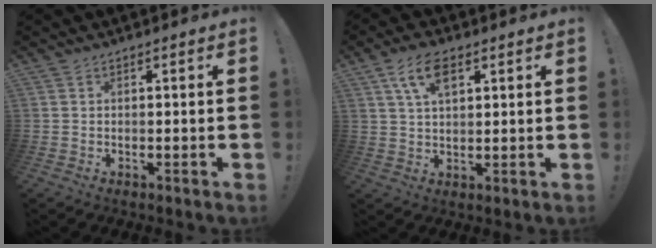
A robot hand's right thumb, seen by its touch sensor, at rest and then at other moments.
{"total": 8.2, "force": [3.7, 4.2, 6.0], "torque": [-0.113, 0.004, 0.070]}